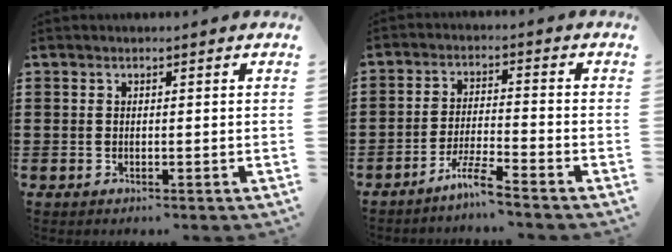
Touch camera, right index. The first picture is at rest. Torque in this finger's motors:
{"motor_torque": [1.35, 0.78, 0.06, 0.02]}